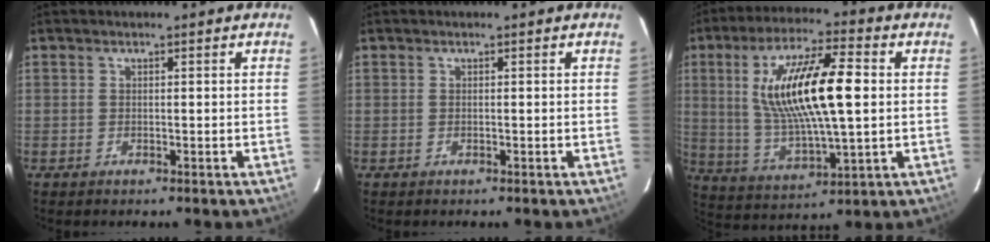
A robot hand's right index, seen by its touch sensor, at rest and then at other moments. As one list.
[{"total": 0.0}, {"total": 18.4, "force": [2.8, 4.9, 17.5], "torque": [-0.330, 0.006, 0.060]}]